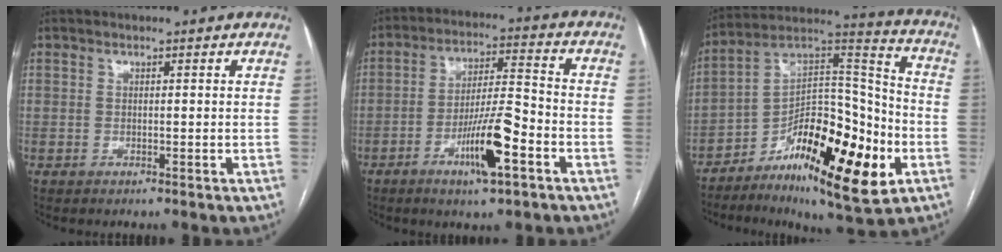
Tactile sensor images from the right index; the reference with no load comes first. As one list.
[{"total": 10.8, "force": [-4.9, 1.3, 9.6], "torque": [-0.172, -0.001, -0.083]}, {"total": 19.2, "force": [-8.8, 6.1, 16.0], "torque": [-0.258, 0.015, -0.134]}]